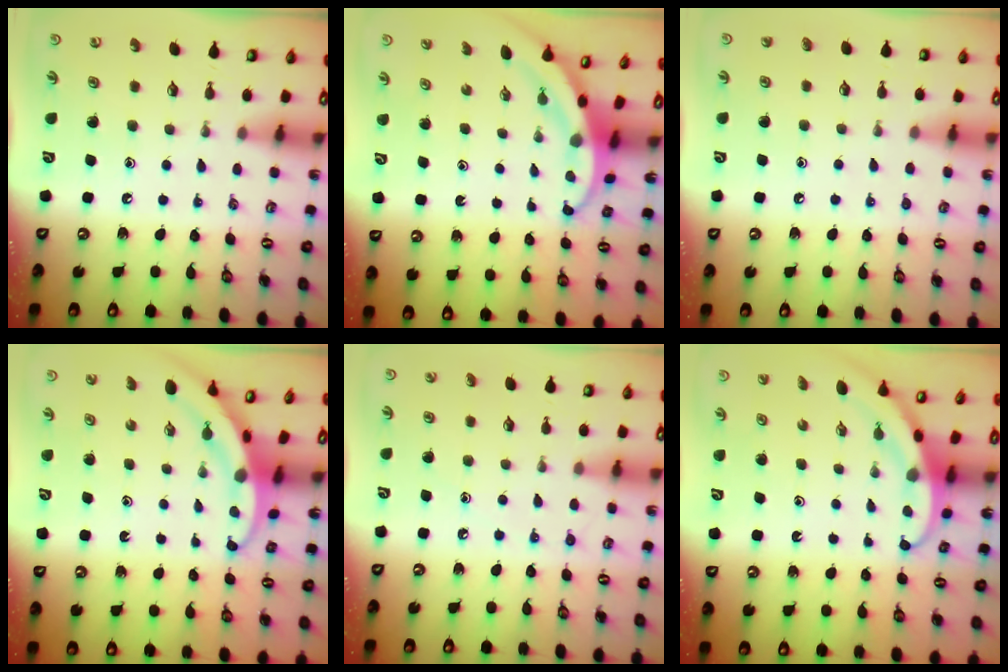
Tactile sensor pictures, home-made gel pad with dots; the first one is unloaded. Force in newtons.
{"total": 3.8, "press": 3.8, "slide": 0.5}
{"total": 5.4, "press": 5.4, "slide": 0.6}
{"total": 3.2, "press": 3.2, "slide": 0.3}
{"total": 5.8, "press": 5.7, "slide": 0.7}
{"total": 3.8, "press": 3.8, "slide": 0.2}